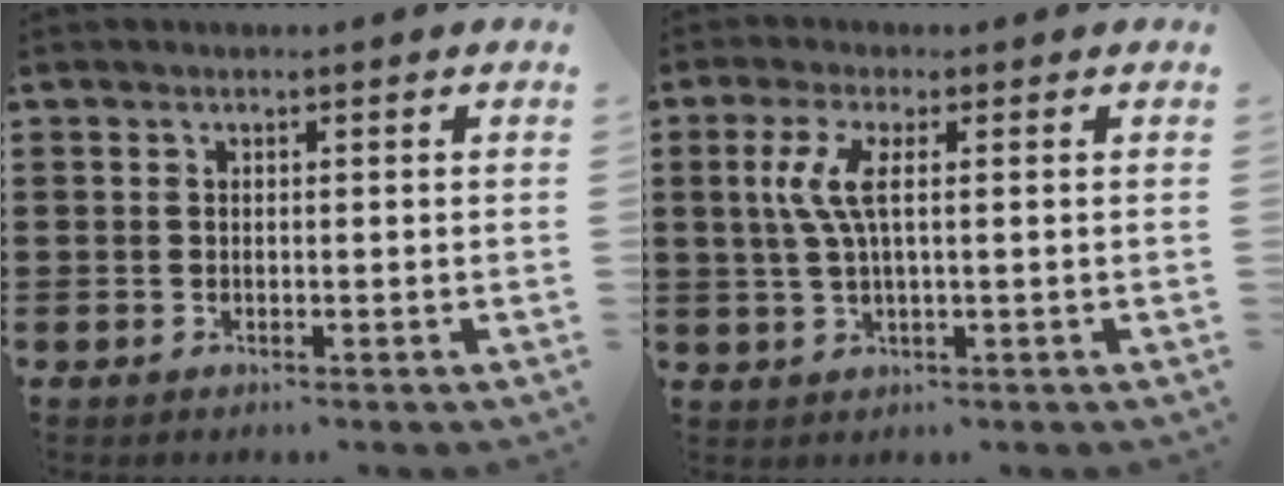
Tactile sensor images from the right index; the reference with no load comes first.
{"total": 5.2, "force": [0.6, 1.1, 5.0], "torque": [-0.119, -0.007, 0.001]}